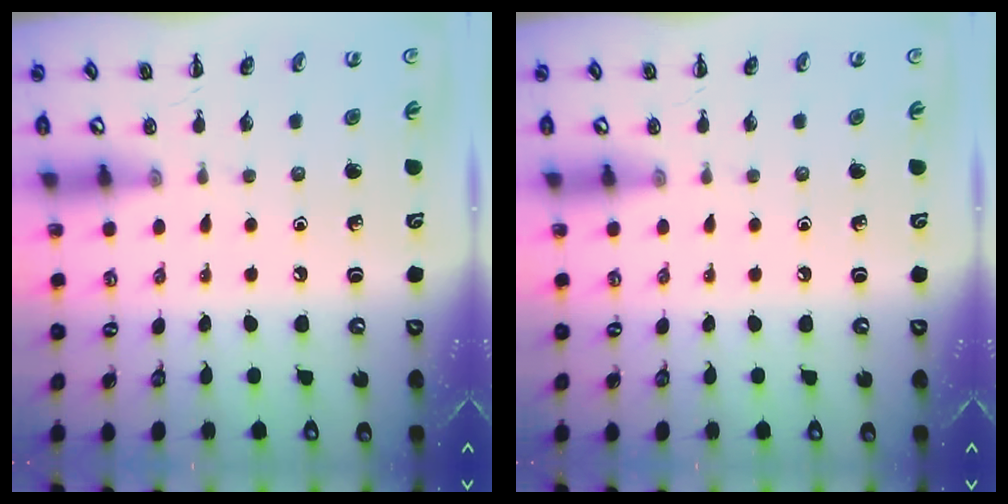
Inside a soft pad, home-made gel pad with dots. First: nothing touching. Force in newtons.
{"total": 0.0}